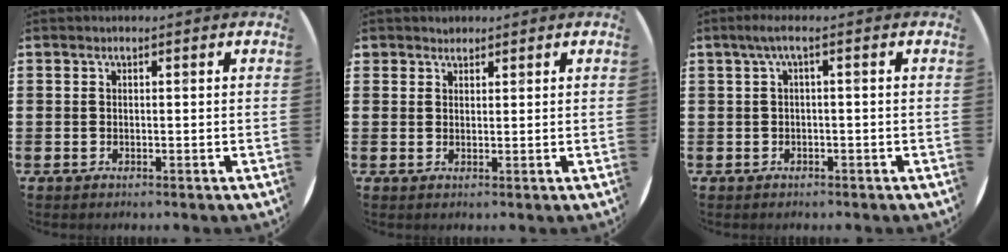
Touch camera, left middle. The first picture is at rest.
{"total": 1.3, "force": [1.2, 0.5, -0.1], "torque": [0.001, 0.002, 0.024]}
{"total": 1.8, "force": [-0.2, 0.0, 1.8], "torque": [-0.028, 0.003, -0.007]}